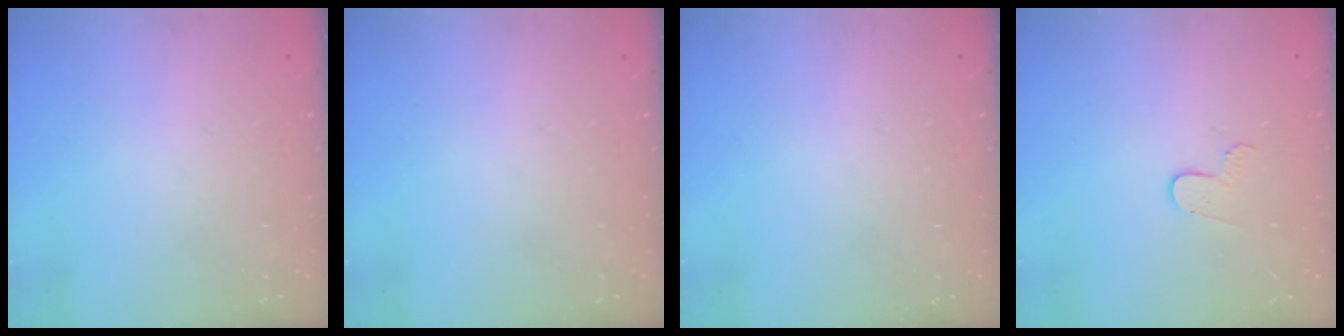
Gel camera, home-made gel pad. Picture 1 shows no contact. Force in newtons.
{"total": 0.0}
{"total": 0.0}
{"total": 4.9, "press": 4.8, "slide": 0.4}